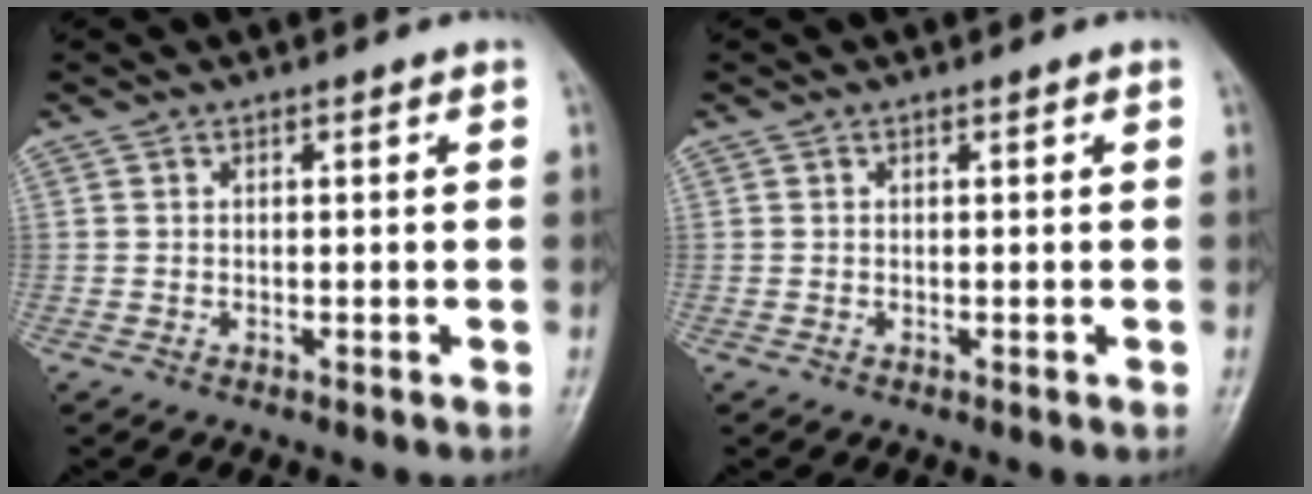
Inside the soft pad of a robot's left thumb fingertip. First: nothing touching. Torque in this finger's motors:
{"motor_torque": [0.00, 0.00, -0.01, 0.00, 0.00]}